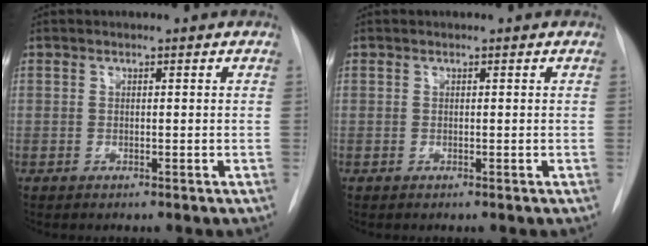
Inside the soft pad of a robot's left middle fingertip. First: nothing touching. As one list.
[{"total": 0.0}]